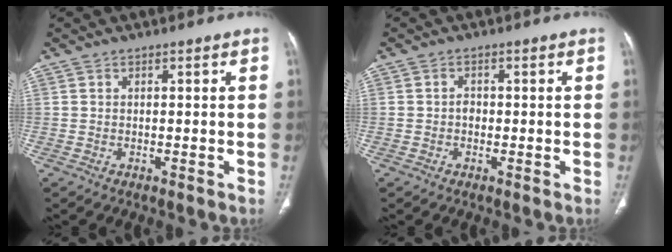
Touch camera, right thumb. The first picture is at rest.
{"total": 1.4, "force": [-0.3, 1.1, 0.8], "torque": [-0.006, 0.005, -0.007]}